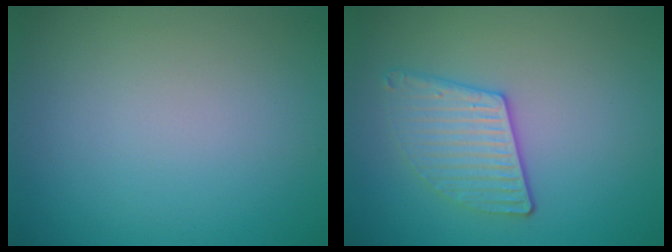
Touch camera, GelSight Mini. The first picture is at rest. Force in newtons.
{"total": 3.1, "press": 2.9, "slide": 1.0}